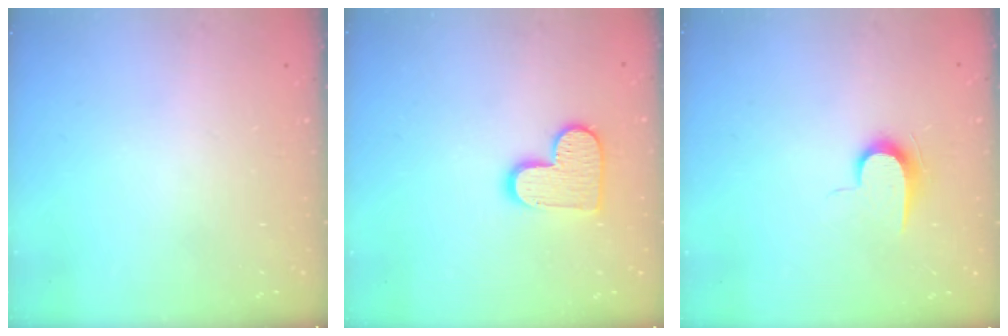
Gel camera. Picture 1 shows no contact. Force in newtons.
{"total": 11.7, "press": 11.6, "slide": 0.6}
{"total": 6.4, "press": 6.3, "slide": 0.7}